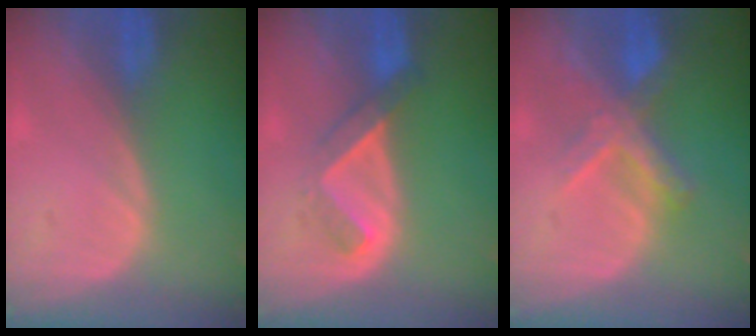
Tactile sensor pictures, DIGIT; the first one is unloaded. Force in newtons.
{"total": 5.1, "press": 4.4, "slide": 2.6}
{"total": 6.9, "press": 6.1, "slide": 3.2}